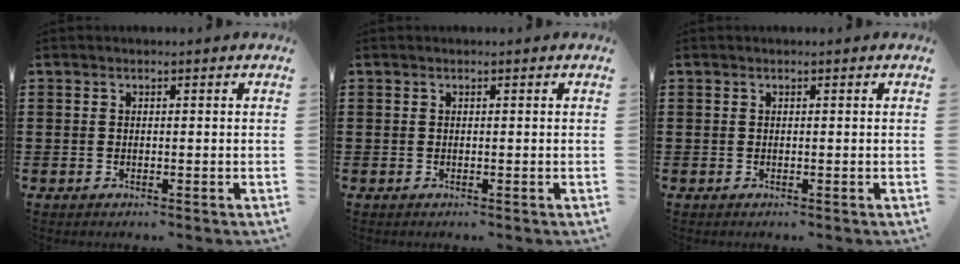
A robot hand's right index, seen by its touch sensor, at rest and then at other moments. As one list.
[{"total": 0.0}, {"total": 0.0}]